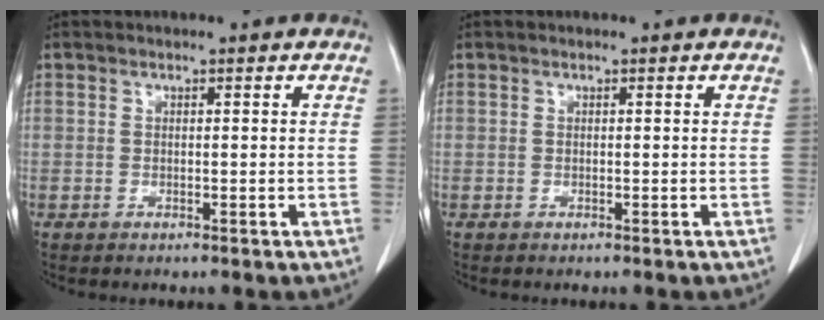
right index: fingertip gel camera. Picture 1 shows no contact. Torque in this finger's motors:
{"motor_torque": [0.00, 0.00, 0.00, 0.00]}